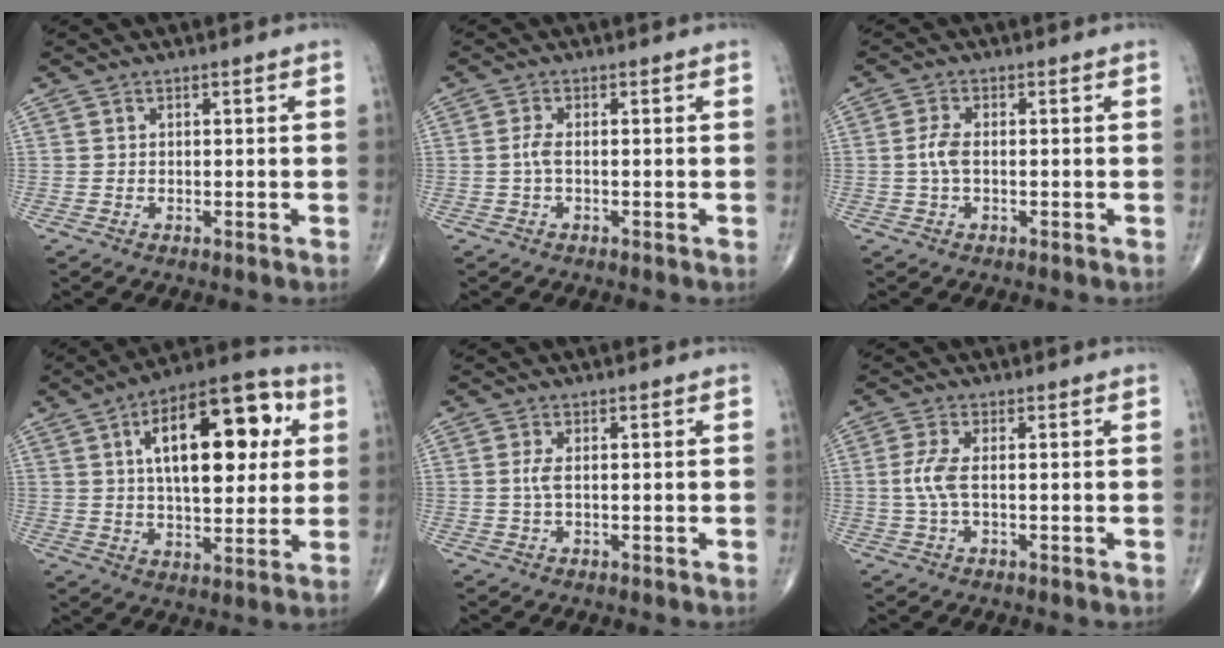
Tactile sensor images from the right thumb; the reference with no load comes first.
{"total": 1.8, "force": [-0.3, 0.5, 1.7], "torque": [-0.040, -0.001, -0.009]}
{"total": 3.1, "force": [-0.2, 1.4, 2.7], "torque": [-0.067, 0.004, -0.008]}
{"total": 21.0, "force": [5.5, 9.8, 17.7], "torque": [-0.235, 0.007, 0.075]}
{"total": 1.7, "force": [0.0, 0.4, 1.7], "torque": [-0.048, -0.002, 0.001]}
{"total": 3.9, "force": [-0.1, 1.1, 3.8], "torque": [-0.105, -0.001, -0.007]}